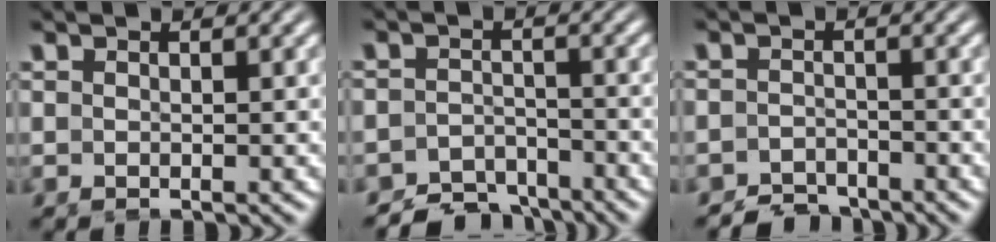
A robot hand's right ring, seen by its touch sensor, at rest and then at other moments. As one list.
[{"total": 6.8, "force": [-6.2, 2.6, 0.7], "torque": [0.015, -0.020, -0.111]}, {"total": 4.7, "force": [-4.5, 1.3, -0.1], "torque": [0.016, -0.020, -0.081]}]